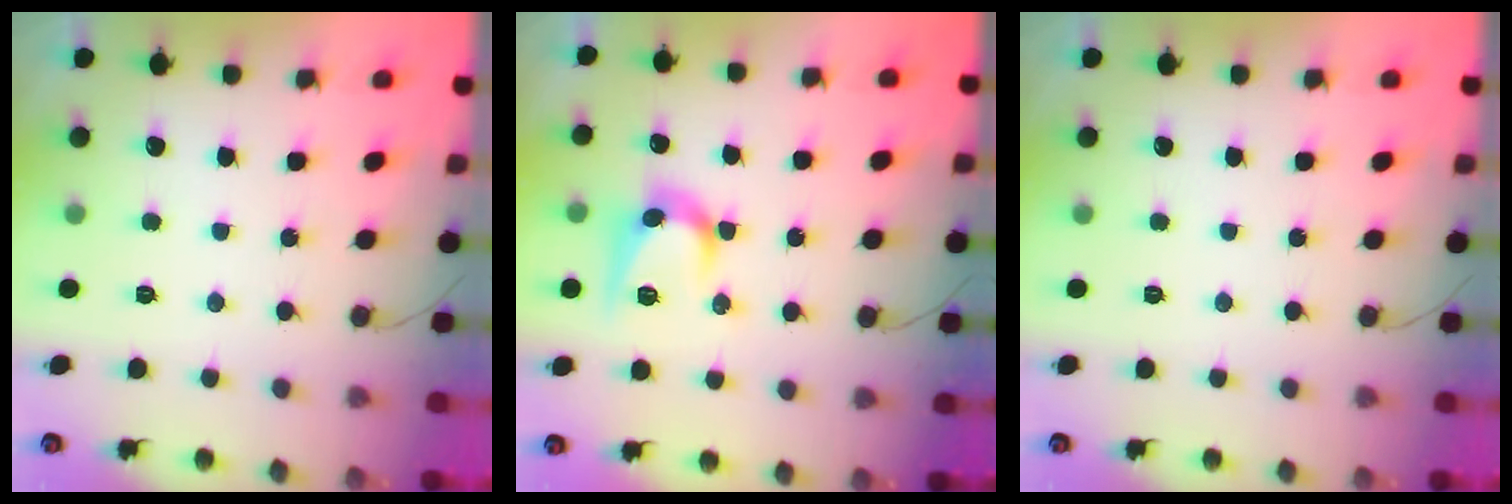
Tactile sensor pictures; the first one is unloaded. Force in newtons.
{"total": 11.1, "press": 11.1, "slide": 0.6}
{"total": 0.0}